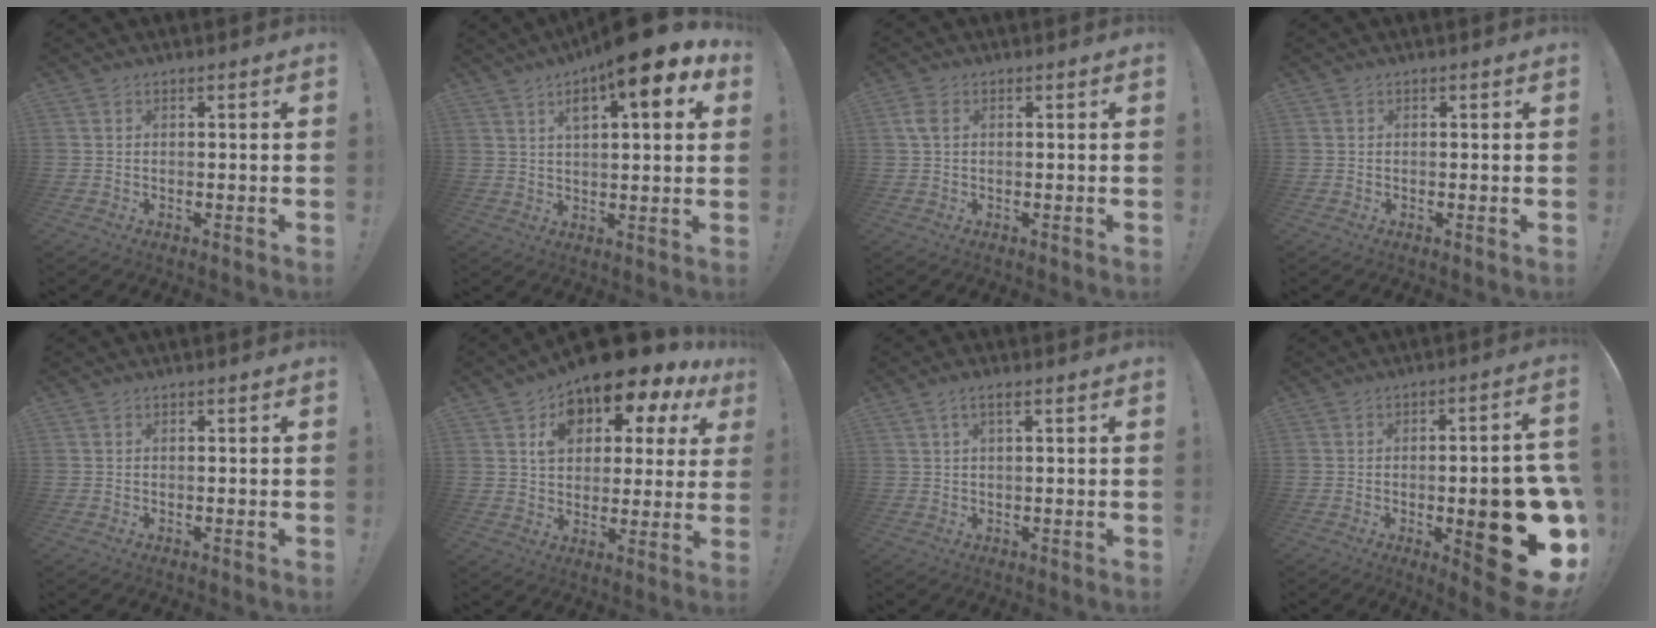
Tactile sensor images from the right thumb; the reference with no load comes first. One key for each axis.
{"total": 12.1, "fx": 6.2, "fy": 2.4, "fz": 10.1, "tx": -0.149, "ty": -0.027, "tz": 0.095}
{"total": 2.7, "fx": 0.8, "fy": 1.4, "fz": 2.2, "tx": -0.039, "ty": 0.003, "tz": 0.013}
{"total": 0.0}
{"total": 0.0}
{"total": 11.3, "fx": 7.2, "fy": 6.4, "fz": 6.0, "tx": -0.096, "ty": -0.055, "tz": 0.122}
{"total": 2.7, "fx": 1.0, "fy": 0.7, "fz": 2.4, "tx": -0.040, "ty": 0.000, "tz": 0.017}
{"total": 22.9, "fx": -4.8, "fy": 7.7, "fz": 21.0, "tx": -0.257, "ty": 0.012, "tz": -0.047}